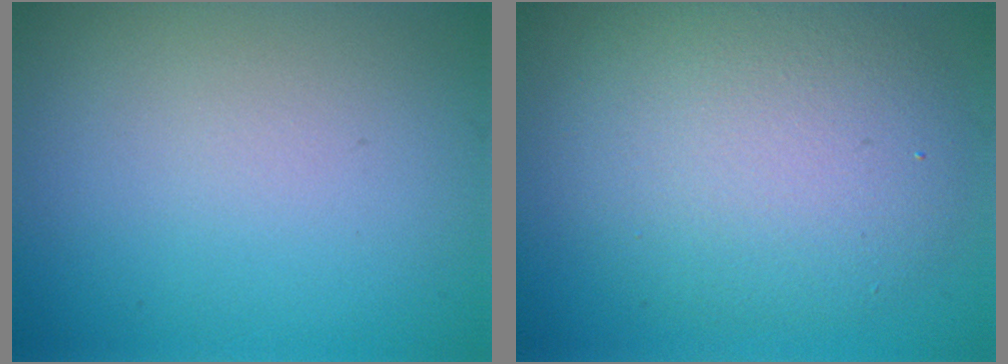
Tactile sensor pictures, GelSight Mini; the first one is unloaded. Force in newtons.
{"total": 7.2, "press": 7.2, "slide": 0.3}